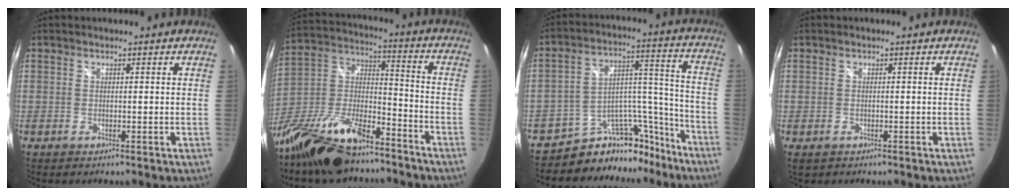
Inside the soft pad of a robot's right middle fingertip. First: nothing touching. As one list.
[{"total": 20.9, "force": [-14.7, 7.9, 12.5], "torque": [-0.257, -0.008, -0.261]}, {"total": 16.0, "force": [-13.6, 7.6, 3.7], "torque": [-0.052, 0.079, -0.199]}, {"total": 1.4, "force": [-0.6, 1.0, 0.9], "torque": [-0.018, -0.004, -0.007]}]